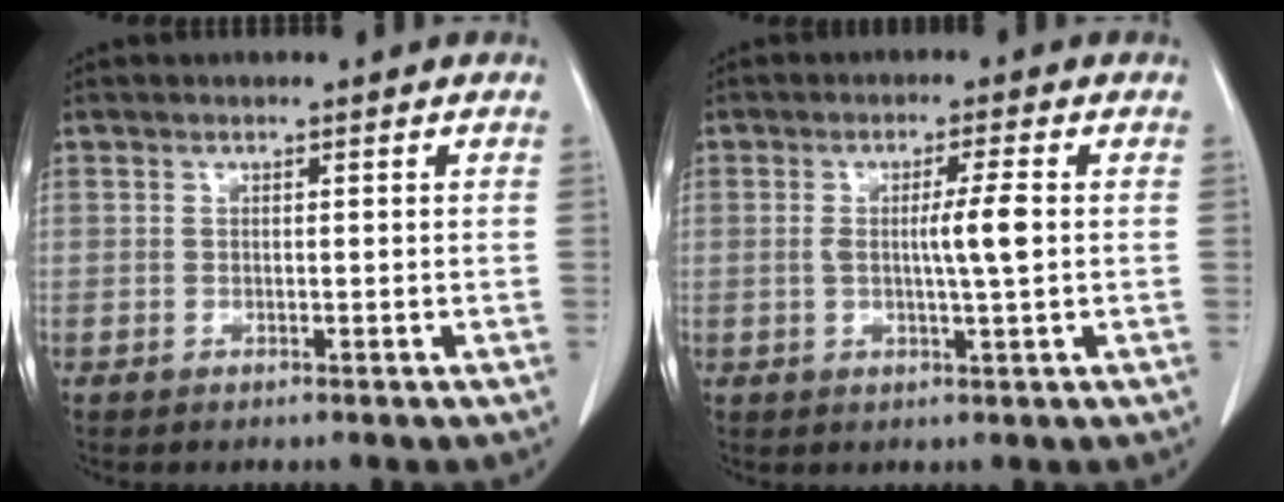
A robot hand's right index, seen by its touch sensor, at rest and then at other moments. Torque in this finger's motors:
{"motor_torque": [0.30, -0.03, 0.17, 0.05]}